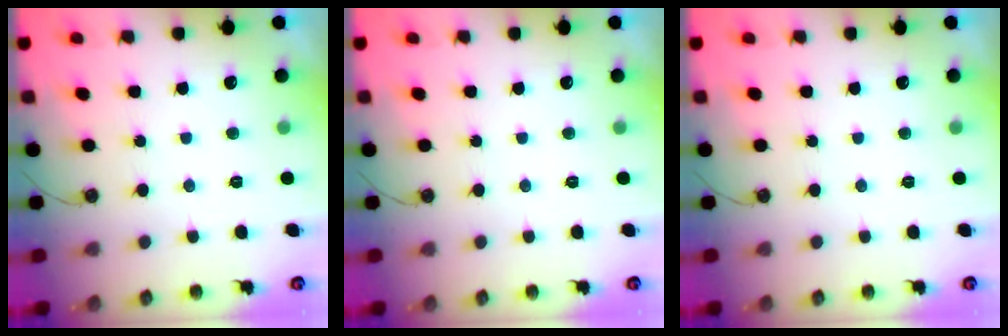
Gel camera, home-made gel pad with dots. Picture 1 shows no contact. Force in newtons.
{"total": 0.0}
{"total": 0.0}